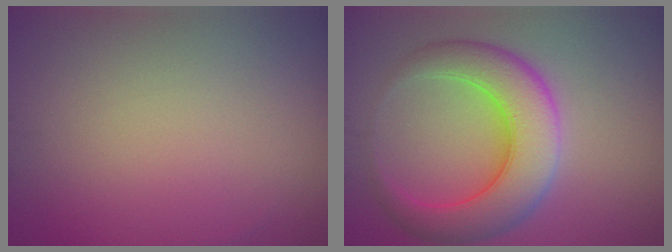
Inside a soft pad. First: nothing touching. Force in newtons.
{"total": 7.5, "press": 7.5, "slide": 0.2}